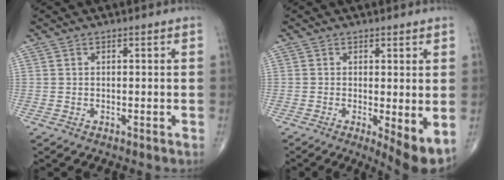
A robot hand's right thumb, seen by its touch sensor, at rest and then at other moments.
{"total": 6.1, "force": [-0.8, 1.7, 5.8], "torque": [-0.084, -0.019, -0.012]}